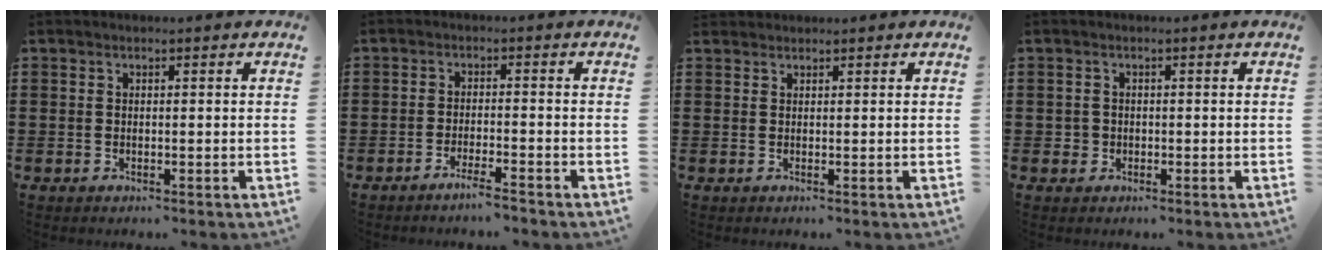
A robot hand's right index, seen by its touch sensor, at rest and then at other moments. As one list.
[{"total": 2.9, "force": [-2.5, -0.1, 1.4], "torque": [-0.022, 0.002, -0.048]}, {"total": 0.8, "force": [0.8, 0.2, -0.2], "torque": [0.002, 0.003, 0.015]}, {"total": 1.3, "force": [-0.3, 1.3, 0.2], "torque": [-0.008, 0.004, -0.008]}]